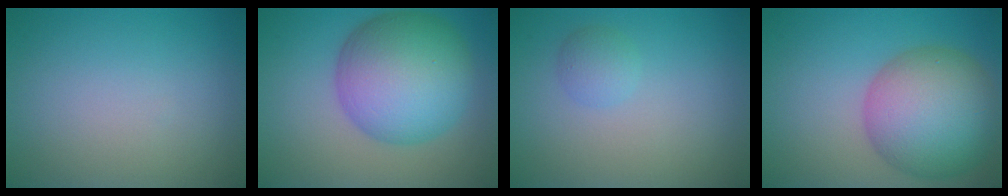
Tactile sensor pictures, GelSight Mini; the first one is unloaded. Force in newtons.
{"total": 11.1, "press": 11.1, "slide": 0.2}
{"total": 1.5, "press": 1.5, "slide": 0.1}
{"total": 10.3, "press": 10.3, "slide": 0.3}